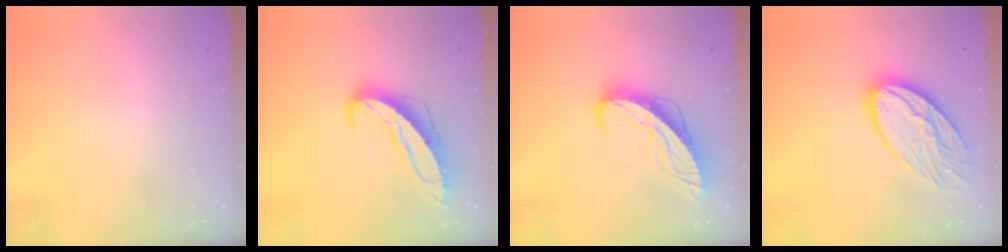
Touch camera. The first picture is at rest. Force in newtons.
{"total": 11.3, "press": 11.3, "slide": 1.2}
{"total": 12.1, "press": 12.1, "slide": 1.4}
{"total": 18.9, "press": 18.9, "slide": 1.4}